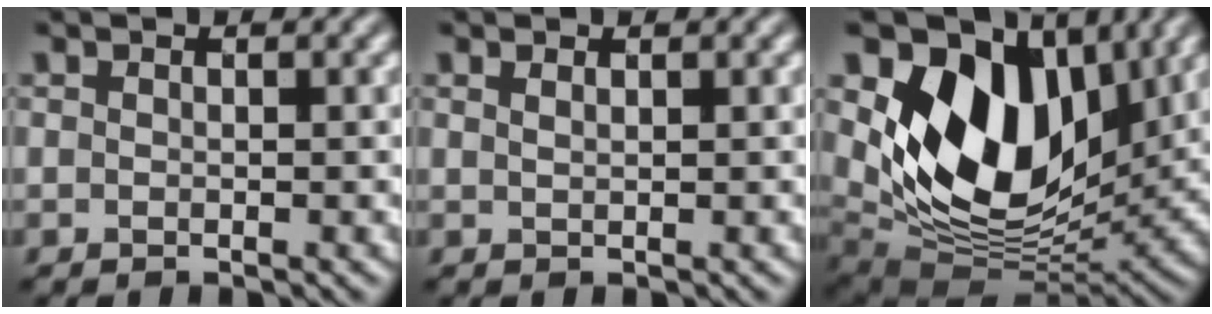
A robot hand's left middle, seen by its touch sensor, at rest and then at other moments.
{"total": 0.7, "force": [0.4, 0.3, 0.4], "torque": [-0.008, 0.001, 0.005]}
{"total": 12.6, "force": [4.8, 7.8, 8.7], "torque": [-0.158, -0.003, 0.090]}